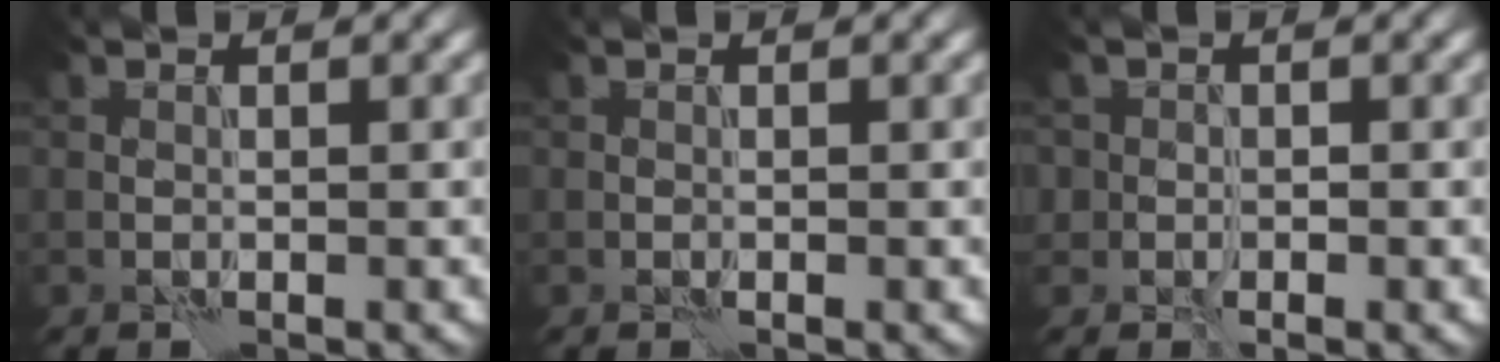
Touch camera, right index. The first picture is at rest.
{"total": 0.0}
{"total": 1.9, "force": [-0.5, 1.6, 0.9], "torque": [-0.007, -0.003, -0.010]}